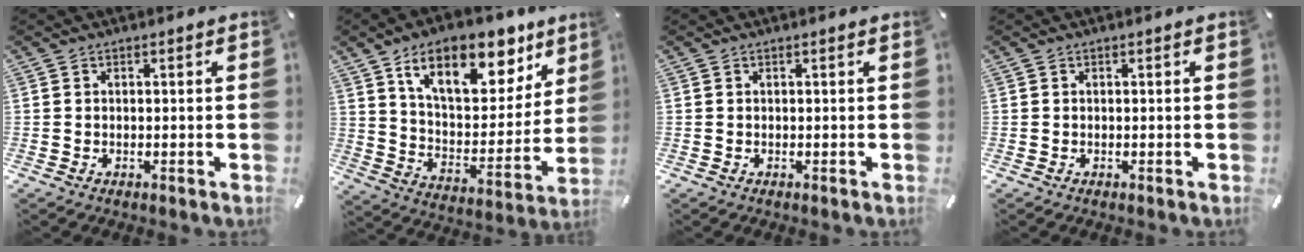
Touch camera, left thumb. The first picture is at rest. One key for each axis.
{"total": 19.2, "fx": 12.5, "fy": 9.7, "fz": 10.9, "tx": -0.164, "ty": -0.070, "tz": 0.212}
{"total": 0.0}
{"total": 0.0}